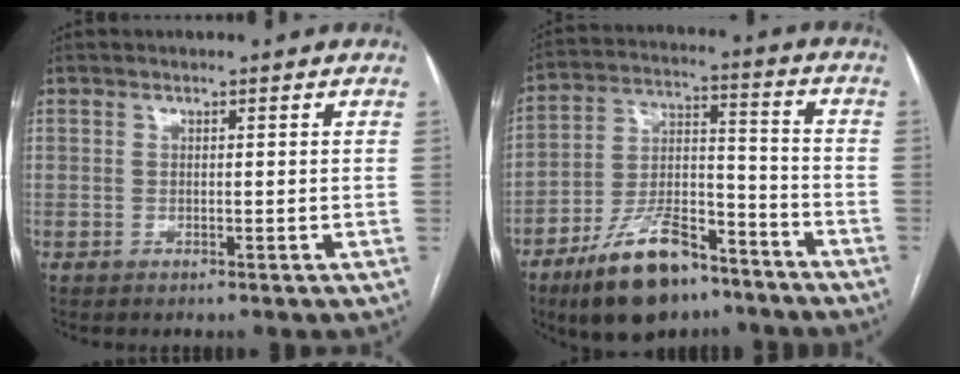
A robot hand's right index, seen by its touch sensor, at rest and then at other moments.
{"total": 15.4, "force": [-10.8, 6.1, 9.2], "torque": [-0.169, 0.015, -0.186]}